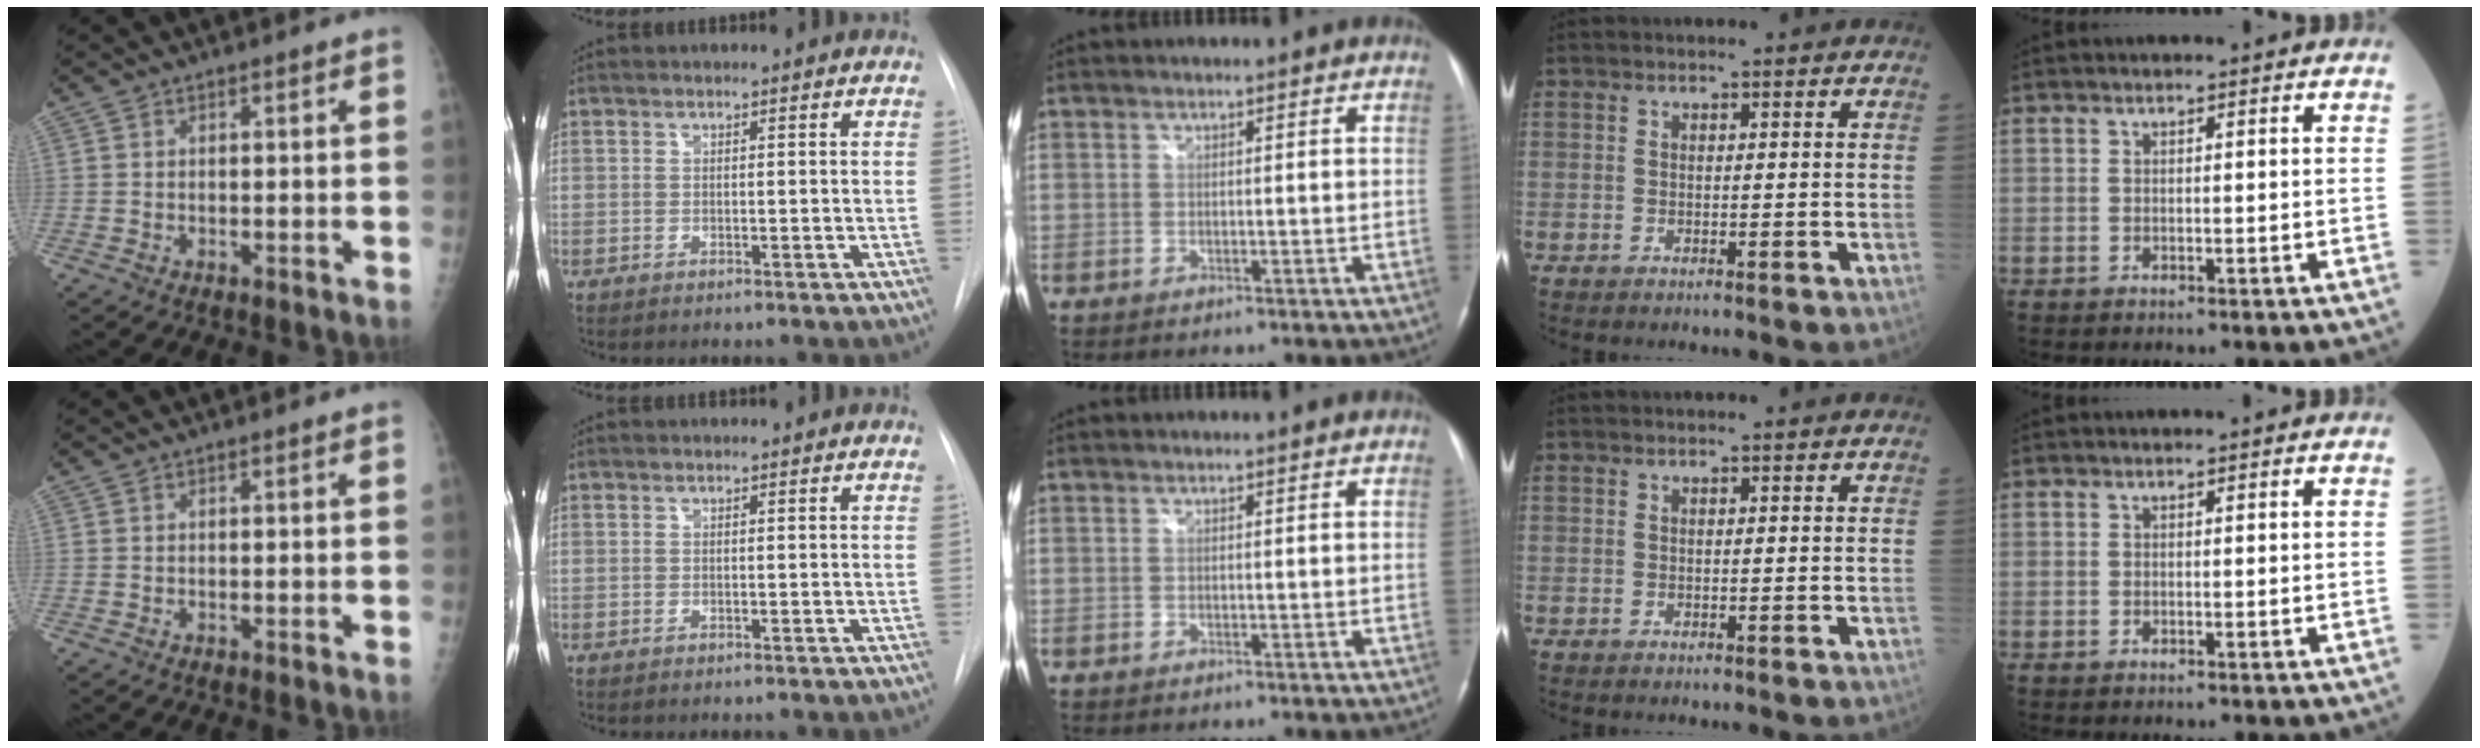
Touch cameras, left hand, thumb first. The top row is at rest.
{}